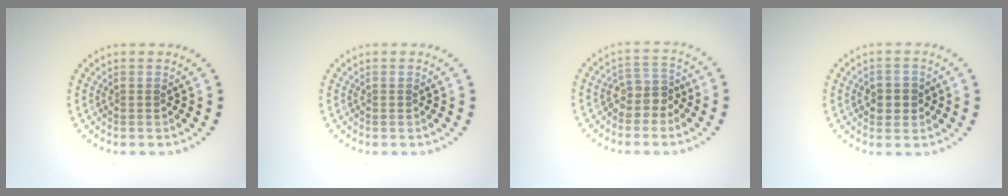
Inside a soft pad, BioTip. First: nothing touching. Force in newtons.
{"total": 0.0}
{"total": 2.5, "press": 2.1, "slide": 1.5}
{"total": 2.3, "press": 2.2, "slide": 0.6}